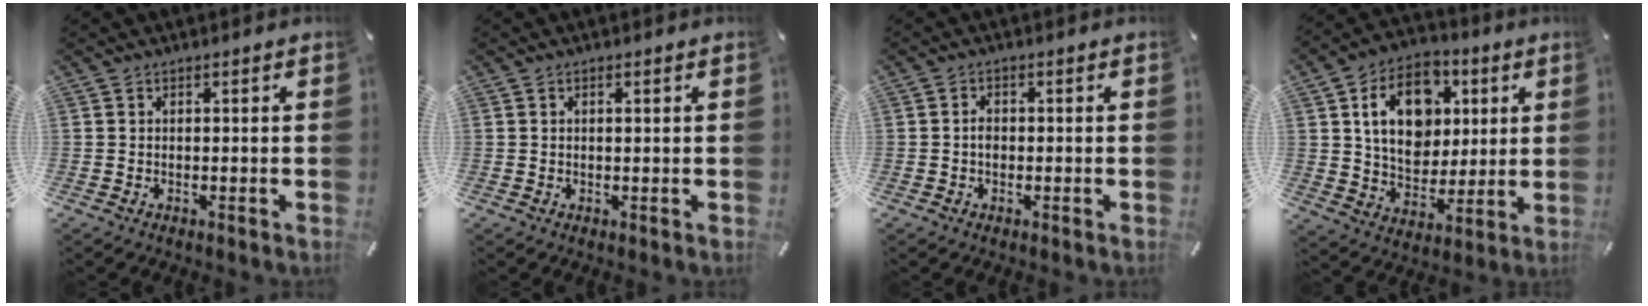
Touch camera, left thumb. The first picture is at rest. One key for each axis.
{"total": 0.7, "fx": 0.2, "fy": 0.1, "fz": 0.6, "tx": -0.012, "ty": 0.000, "tz": 0.002}
{"total": 1.8, "fx": -0.2, "fy": 1.4, "fz": 1.2, "tx": -0.023, "ty": 0.005, "tz": -0.006}
{"total": 15.8, "fx": 4.4, "fy": 12.4, "fz": 8.7, "tx": -0.136, "ty": 0.007, "tz": 0.087}